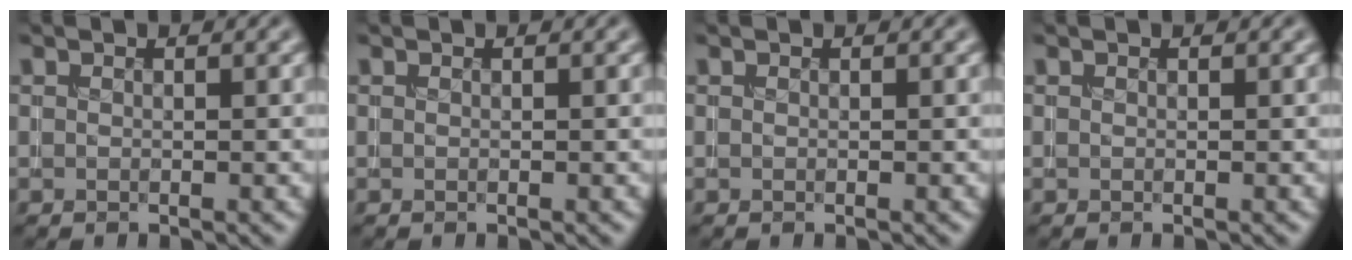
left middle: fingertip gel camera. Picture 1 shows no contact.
{"total": 0.0}
{"total": 0.0}
{"total": 0.0}